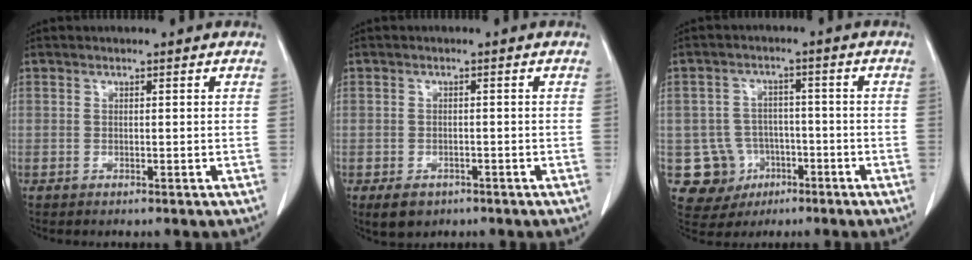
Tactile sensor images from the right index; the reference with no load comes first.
{"total": 3.4, "force": [-2.0, 2.4, 1.3], "torque": [-0.021, 0.000, -0.022]}
{"total": 8.3, "force": [-2.5, 7.8, 1.2], "torque": [-0.027, 0.013, -0.027]}